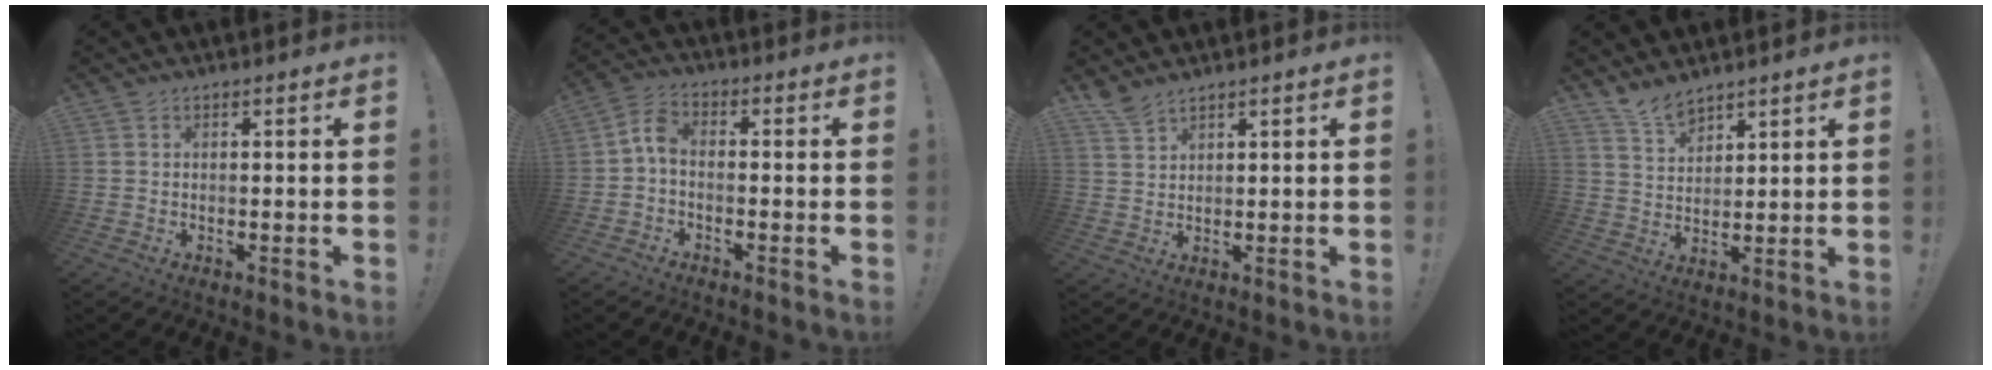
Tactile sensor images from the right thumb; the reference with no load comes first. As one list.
[{"total": 5.0, "force": [-1.3, 2.8, 3.9], "torque": [-0.086, 0.009, -0.023]}, {"total": 4.2, "force": [3.8, 0.8, 1.8], "torque": [-0.034, -0.026, 0.071]}, {"total": 6.9, "force": [6.1, 2.2, 2.3], "torque": [-0.041, -0.041, 0.113]}]